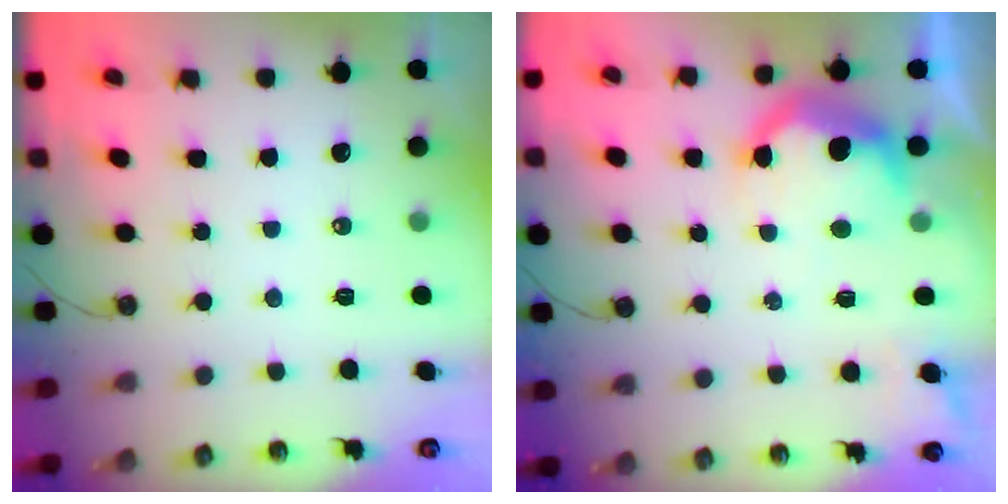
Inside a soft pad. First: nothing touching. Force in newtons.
{"total": 15.9, "press": 15.9, "slide": 1.1}